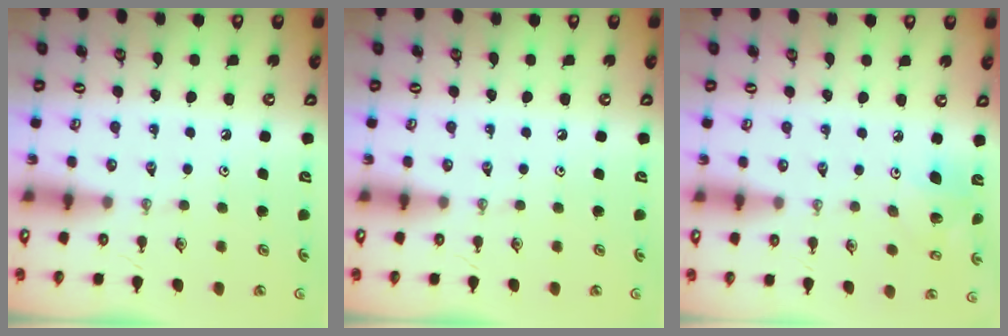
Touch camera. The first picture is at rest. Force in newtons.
{"total": 0.0}
{"total": 7.1, "press": 6.9, "slide": 1.6}